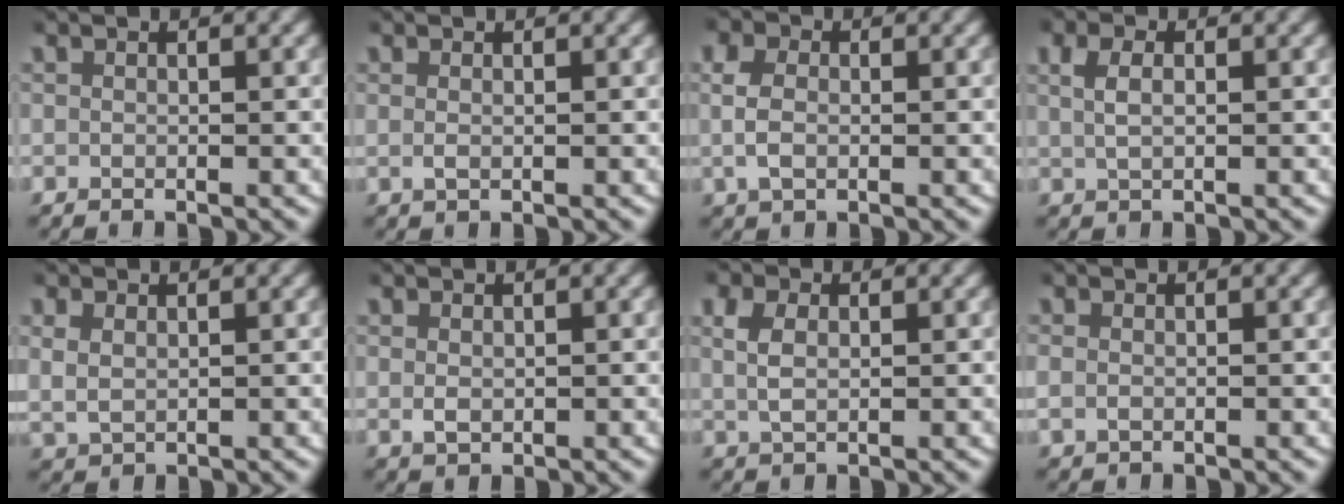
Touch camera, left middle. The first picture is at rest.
{"total": 0.6, "force": [0.2, 0.0, 0.6], "torque": [-0.014, -0.002, 0.006]}
{"total": 3.4, "force": [0.1, 2.7, 2.1], "torque": [-0.055, -0.004, 0.004]}
{"total": 2.1, "force": [0.6, 1.2, 1.6], "torque": [-0.036, 0.001, 0.013]}
{"total": 2.7, "force": [0.8, 2.3, 1.3], "torque": [-0.045, -0.006, 0.022]}
{"total": 1.0, "force": [0.2, 0.6, 0.7], "torque": [-0.019, -0.005, 0.011]}
{"total": 2.6, "force": [0.6, 1.8, 1.8], "torque": [-0.049, -0.006, 0.018]}
{"total": 1.1, "force": [0.1, 0.8, 0.7], "torque": [-0.025, -0.003, 0.006]}